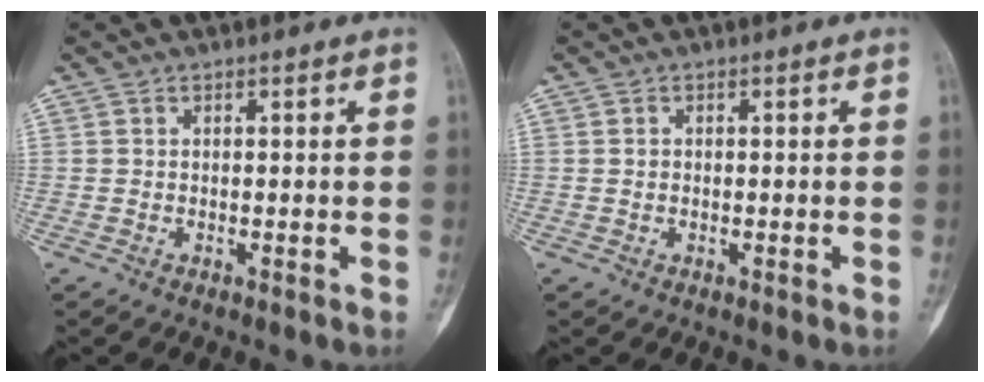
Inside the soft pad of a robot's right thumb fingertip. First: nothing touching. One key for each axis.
{"total": 0.8, "fx": -0.1, "fy": 0.7, "fz": 0.4, "tx": -0.004, "ty": 0.003, "tz": -0.004}